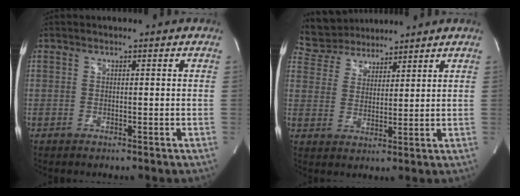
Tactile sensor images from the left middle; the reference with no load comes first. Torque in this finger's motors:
{"motor_torque": [-0.04, -0.05, 0.01, -0.03]}